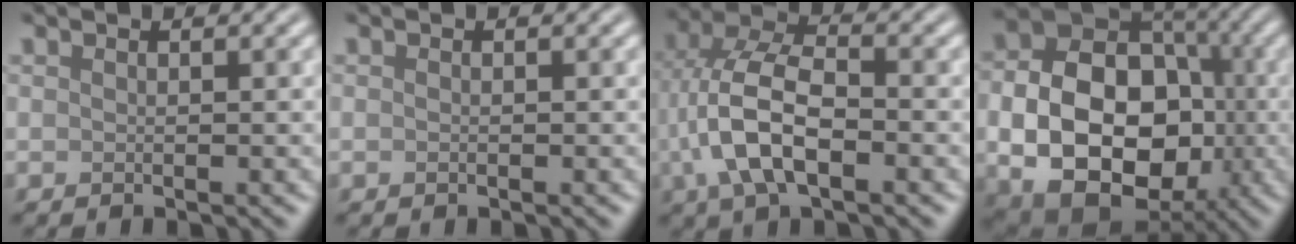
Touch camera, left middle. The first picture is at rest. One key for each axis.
{"total": 0.0}
{"total": 8.1, "fx": -1.7, "fy": 4.1, "fz": 6.8, "tx": -0.149, "ty": 0.013, "tz": -0.038}
{"total": 14.8, "fx": -2.6, "fy": 10.9, "fz": 9.7, "tx": -0.149, "ty": -0.020, "tz": -0.043}